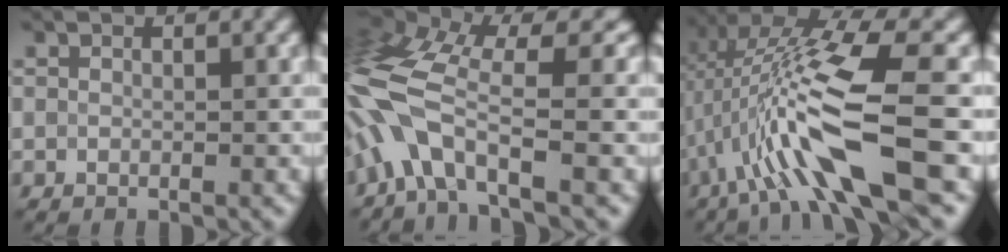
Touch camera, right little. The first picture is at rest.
{"total": 9.5, "force": [-2.6, 4.5, 7.9], "torque": [-0.167, 0.015, -0.066]}
{"total": 10.2, "force": [-1.3, 2.6, 9.8], "torque": [-0.191, 0.007, -0.022]}